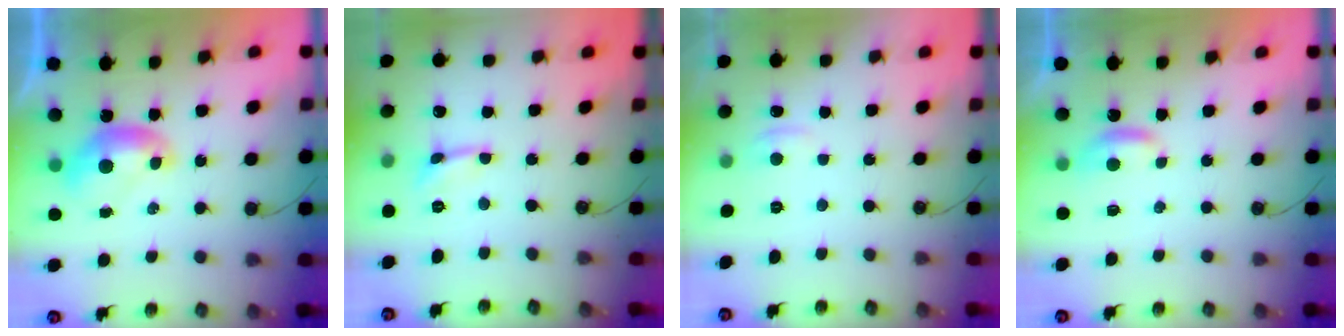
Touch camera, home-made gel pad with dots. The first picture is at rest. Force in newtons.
{"total": 0.9, "press": 0.8, "slide": 0.4}
{"total": 0.8, "press": 0.2, "slide": 0.8}
{"total": 1.9, "press": 1.9, "slide": 0.5}